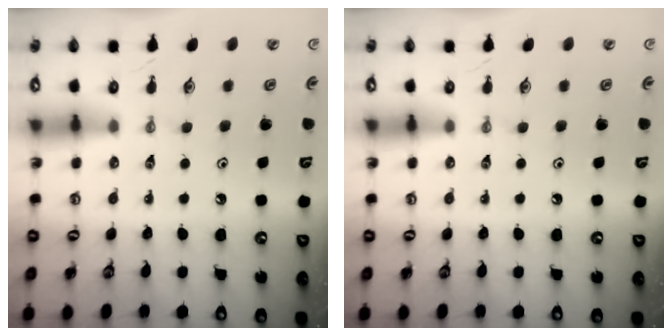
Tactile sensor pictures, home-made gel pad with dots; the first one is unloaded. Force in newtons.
{"total": 0.0}